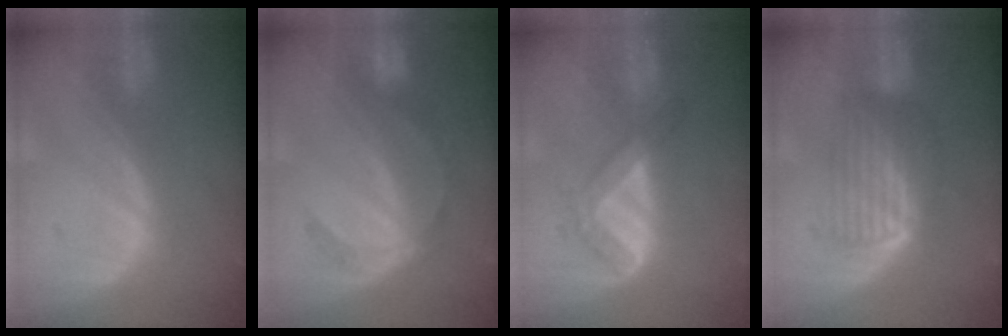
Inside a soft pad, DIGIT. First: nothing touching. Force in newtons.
{"total": 4.7, "press": 4.7, "slide": 0.4}
{"total": 4.6, "press": 4.6, "slide": 0.6}
{"total": 7.0, "press": 5.9, "slide": 3.7}